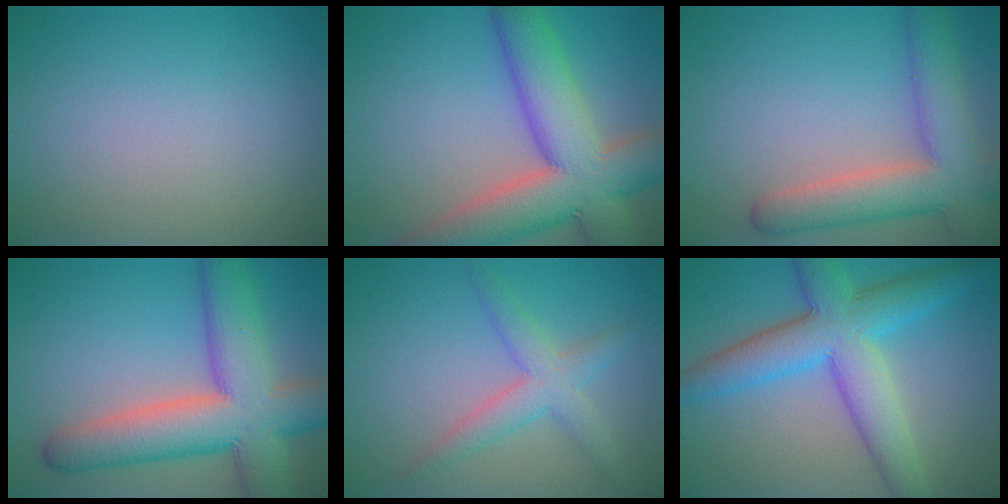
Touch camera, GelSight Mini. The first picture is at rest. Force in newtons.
{"total": 11.7, "press": 11.7, "slide": 0.6}
{"total": 7.5, "press": 7.4, "slide": 0.7}
{"total": 11.1, "press": 11.1, "slide": 0.5}
{"total": 3.6, "press": 3.6, "slide": 0.1}
{"total": 8.3, "press": 8.3, "slide": 0.1}